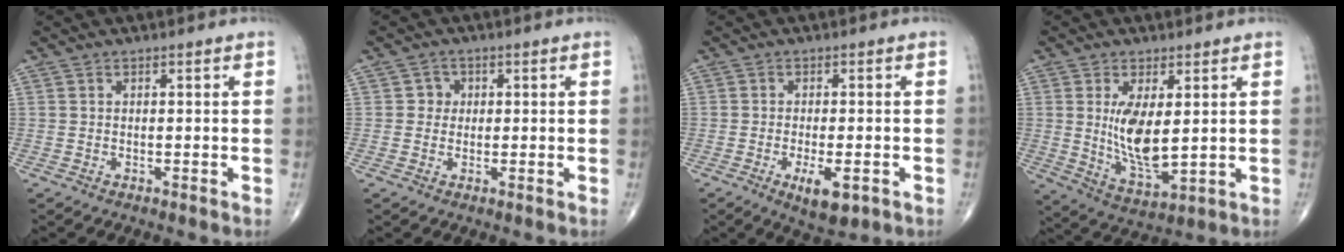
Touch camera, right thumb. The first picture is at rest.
{"total": 2.3, "force": [0.3, 2.2, 0.6], "torque": [0.008, 0.005, -0.002]}
{"total": 6.3, "force": [-2.5, 2.3, 5.3], "torque": [-0.083, -0.007, -0.032]}
{"total": 10.6, "force": [1.5, 4.5, 9.5], "torque": [-0.168, -0.028, 0.042]}